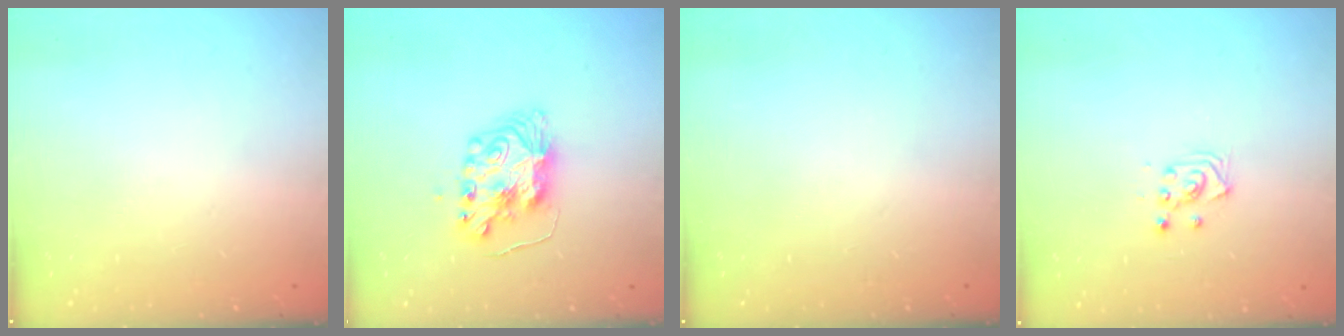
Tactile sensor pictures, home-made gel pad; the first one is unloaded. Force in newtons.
{"total": 9.1, "press": 9.0, "slide": 0.9}
{"total": 0.0}
{"total": 3.0, "press": 2.9, "slide": 0.8}